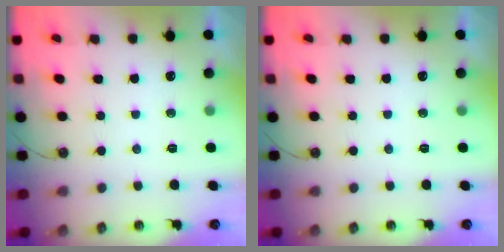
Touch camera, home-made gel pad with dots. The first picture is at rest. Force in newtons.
{"total": 0.0}